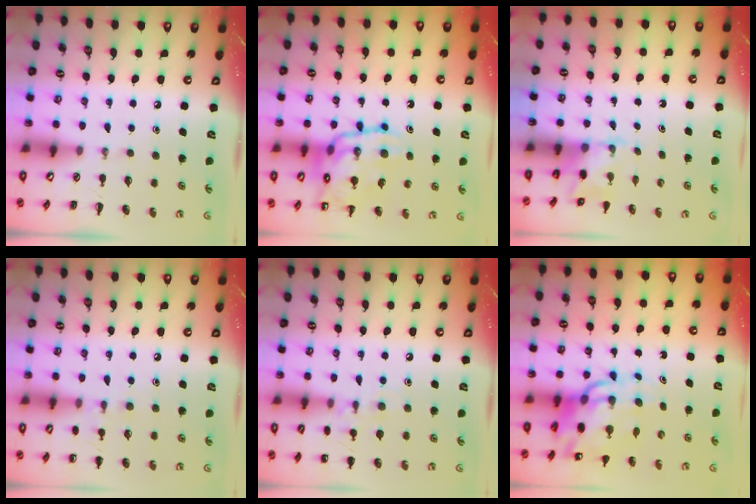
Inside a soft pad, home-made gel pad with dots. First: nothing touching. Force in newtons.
{"total": 17.5, "press": 17.3, "slide": 2.6}
{"total": 2.1, "press": 2.0, "slide": 0.6}
{"total": 5.9, "press": 5.6, "slide": 1.7}
{"total": 8.6, "press": 8.3, "slide": 2.1}
{"total": 14.1, "press": 13.5, "slide": 4.0}